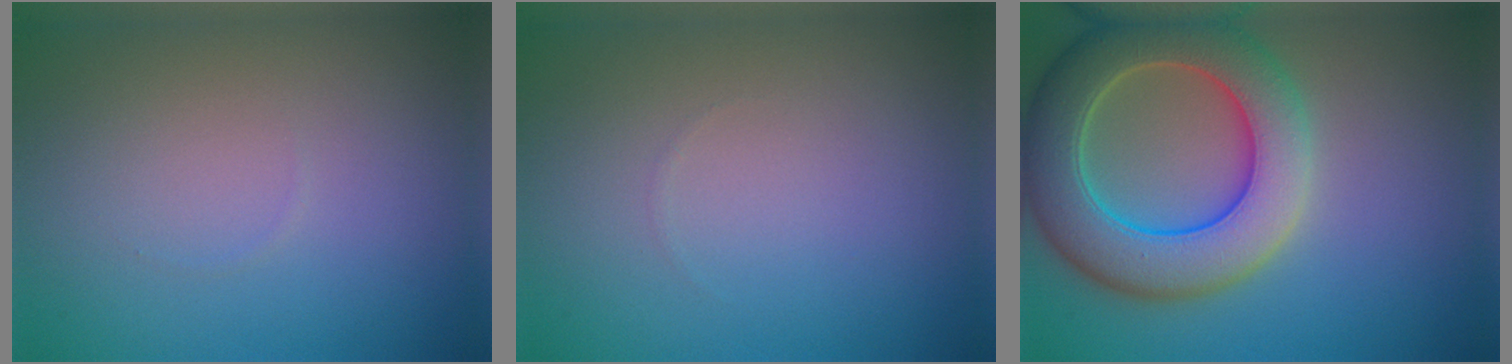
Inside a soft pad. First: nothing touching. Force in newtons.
{"total": 0.0}
{"total": 9.3, "press": 9.3, "slide": 0.5}